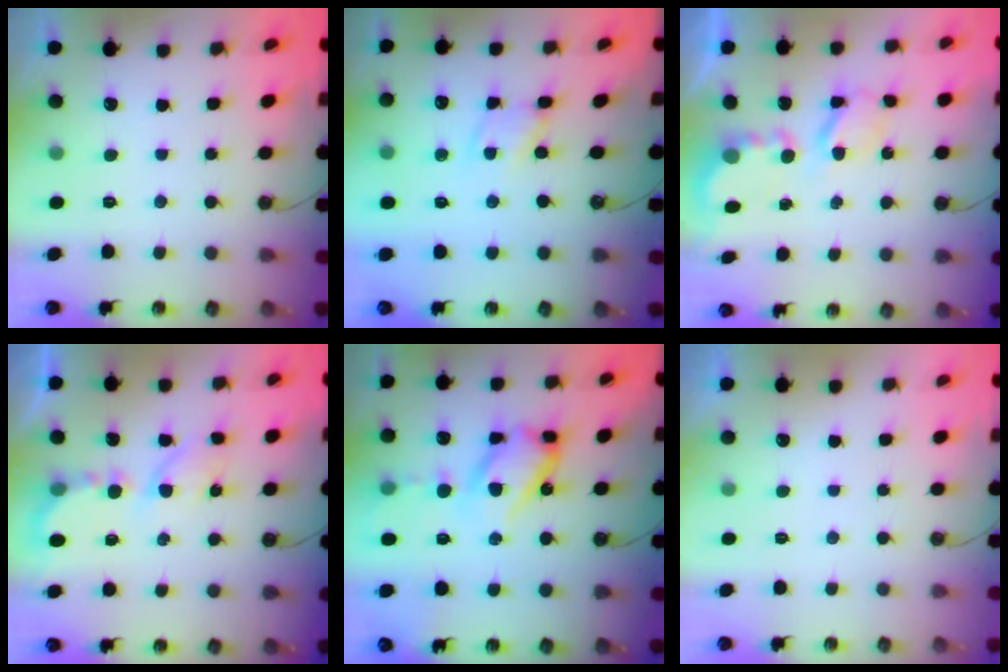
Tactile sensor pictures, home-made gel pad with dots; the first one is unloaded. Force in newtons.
{"total": 2.1, "press": 2.1, "slide": 0.3}
{"total": 6.0, "press": 6.0, "slide": 0.4}
{"total": 6.4, "press": 6.3, "slide": 0.5}
{"total": 15.7, "press": 15.5, "slide": 2.6}
{"total": 0.0}